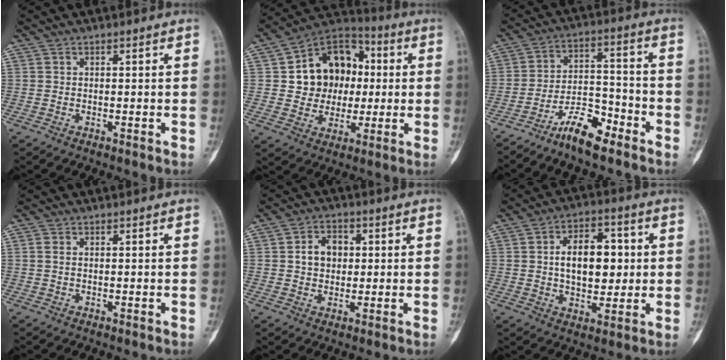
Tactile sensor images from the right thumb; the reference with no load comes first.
{"total": 15.9, "force": [1.6, 13.0, 9.0], "torque": [-0.087, 0.018, 0.027]}
{"total": 9.2, "force": [-6.9, 2.7, 5.4], "torque": [-0.089, 0.060, -0.127]}
{"total": 1.1, "force": [0.1, 0.7, 0.8], "torque": [-0.019, 0.001, 0.003]}
{"total": 6.1, "force": [0.8, 4.7, 3.8], "torque": [-0.041, 0.009, 0.011]}
{"total": 12.6, "force": [1.3, 7.6, 10.0], "torque": [-0.121, 0.008, 0.020]}